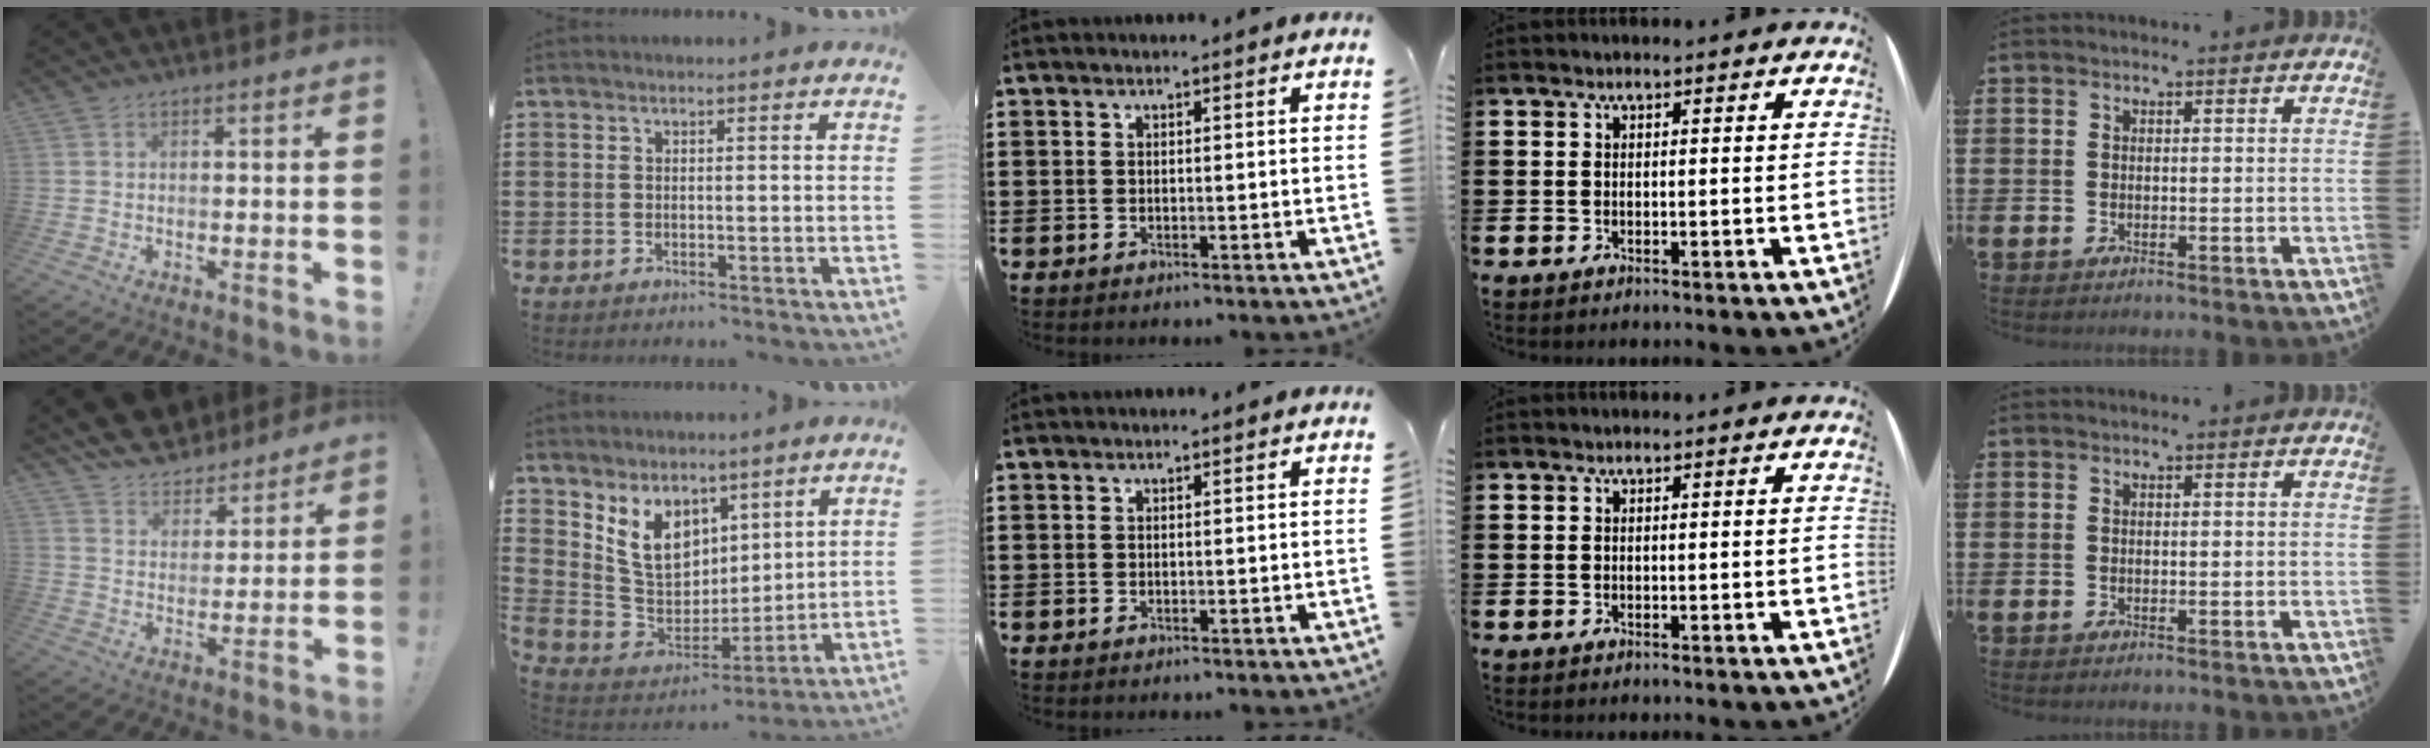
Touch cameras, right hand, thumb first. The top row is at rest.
{"thumb": {"total": 9.2, "force": [8.0, 4.3, 1.5], "torque": [-0.037, -0.067, 0.153]}, "index": {"total": 9.2, "force": [4.8, 6.8, 4.0], "torque": [-0.116, -0.013, 0.097]}}